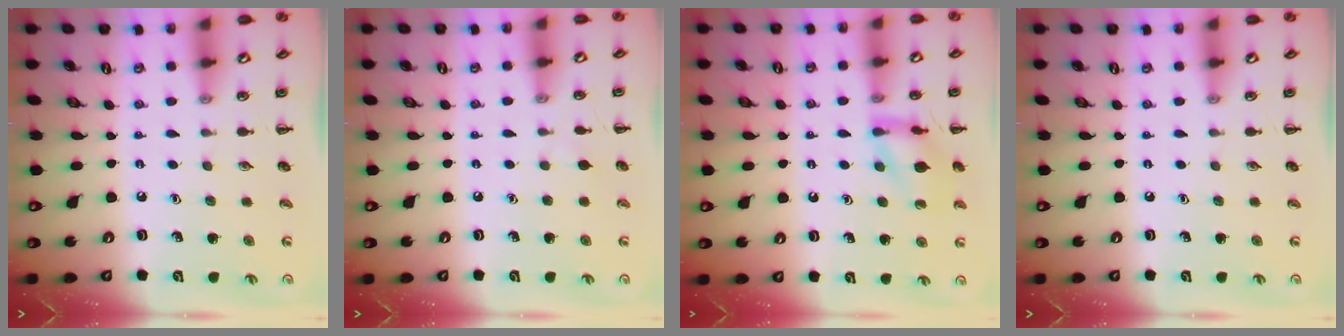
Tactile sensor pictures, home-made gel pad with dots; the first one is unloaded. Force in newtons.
{"total": 3.0, "press": 2.7, "slide": 1.2}
{"total": 12.5, "press": 12.5, "slide": 0.9}
{"total": 0.0}